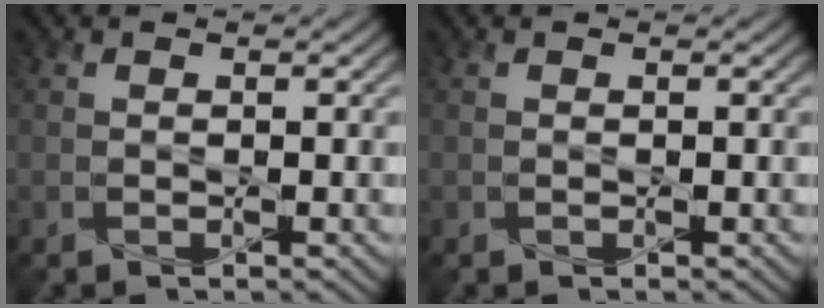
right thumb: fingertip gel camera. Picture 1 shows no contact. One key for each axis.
{"total": 0.0}